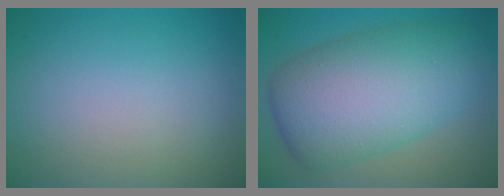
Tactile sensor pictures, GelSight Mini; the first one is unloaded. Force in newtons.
{"total": 10.8, "press": 10.8, "slide": 0.4}